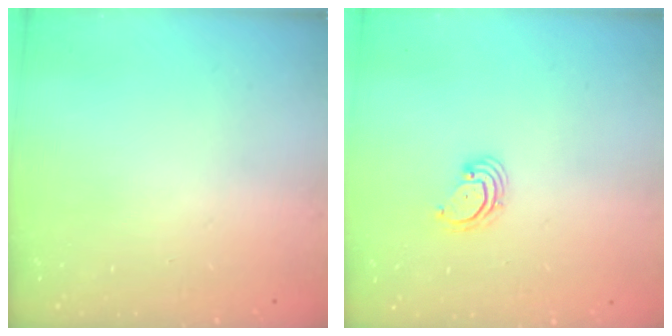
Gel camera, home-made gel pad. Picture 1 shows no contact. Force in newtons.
{"total": 2.8, "press": 2.8, "slide": 0.2}